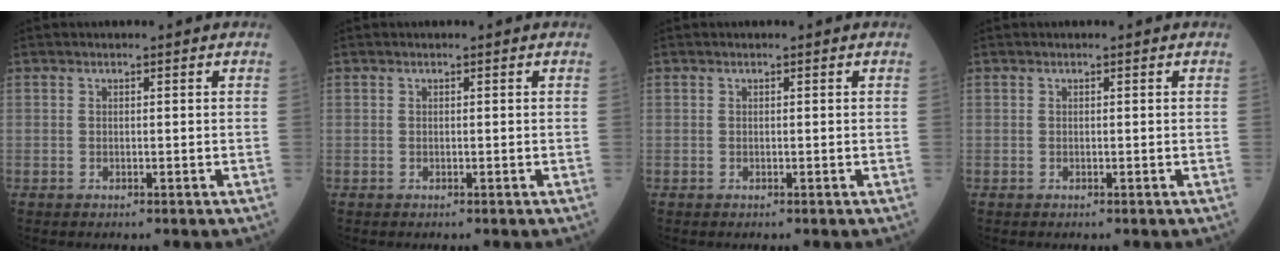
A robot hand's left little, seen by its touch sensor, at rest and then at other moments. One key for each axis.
{"total": 0.0}
{"total": 0.0}
{"total": 0.0}